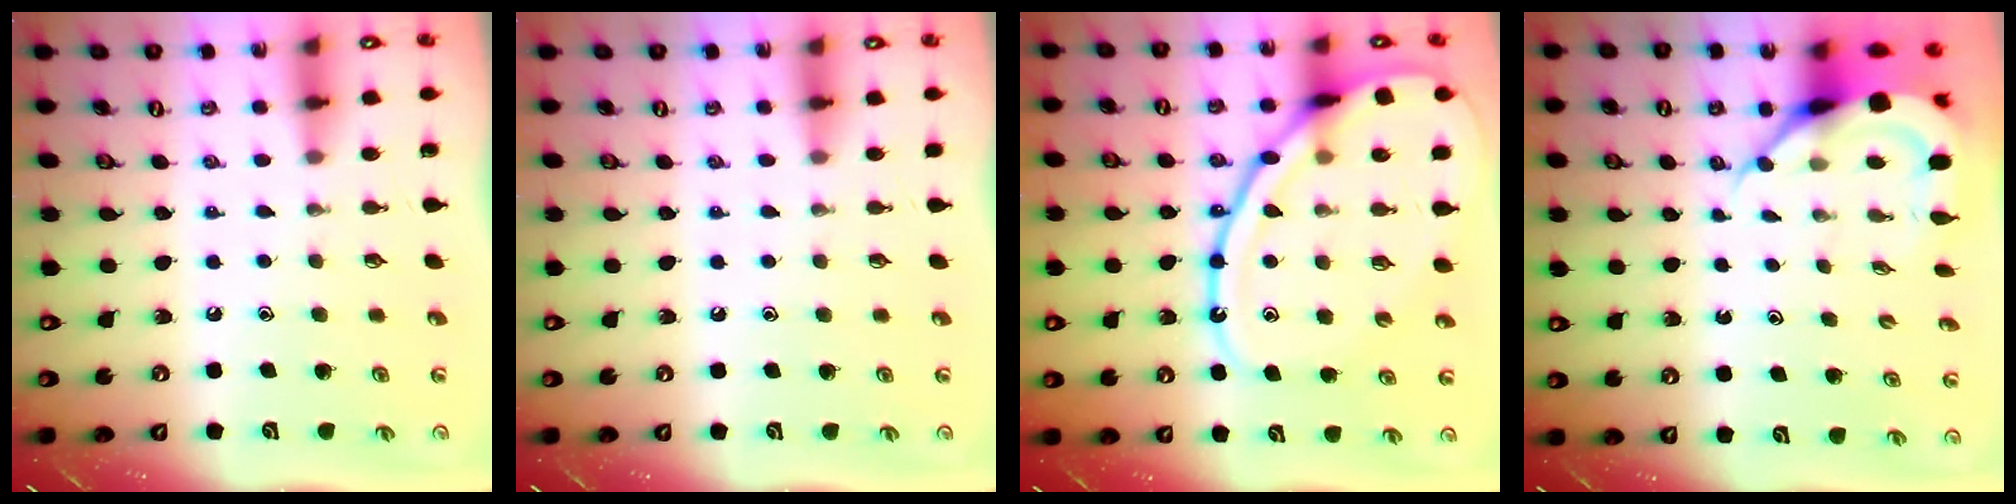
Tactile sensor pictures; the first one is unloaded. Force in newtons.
{"total": 2.7, "press": 2.6, "slide": 0.4}
{"total": 19.5, "press": 19.4, "slide": 1.2}
{"total": 7.2, "press": 7.1, "slide": 0.9}